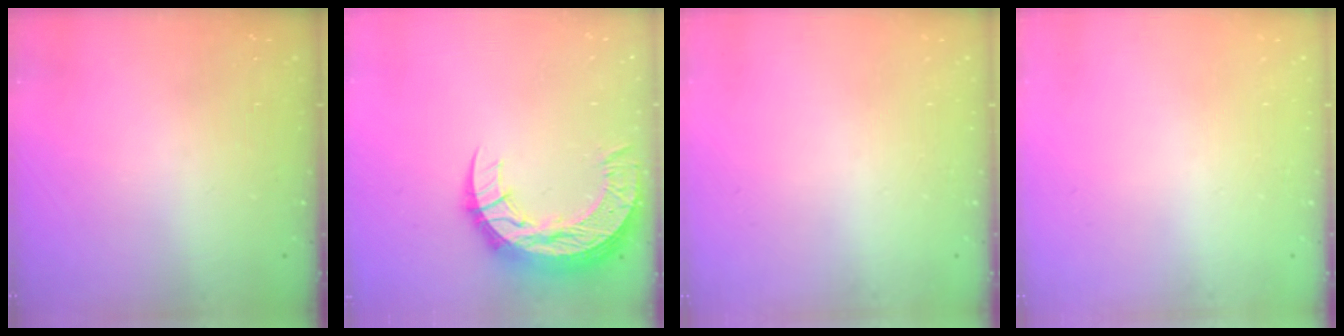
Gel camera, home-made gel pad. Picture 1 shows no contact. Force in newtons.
{"total": 15.4, "press": 15.3, "slide": 1.1}
{"total": 0.0}
{"total": 0.0}